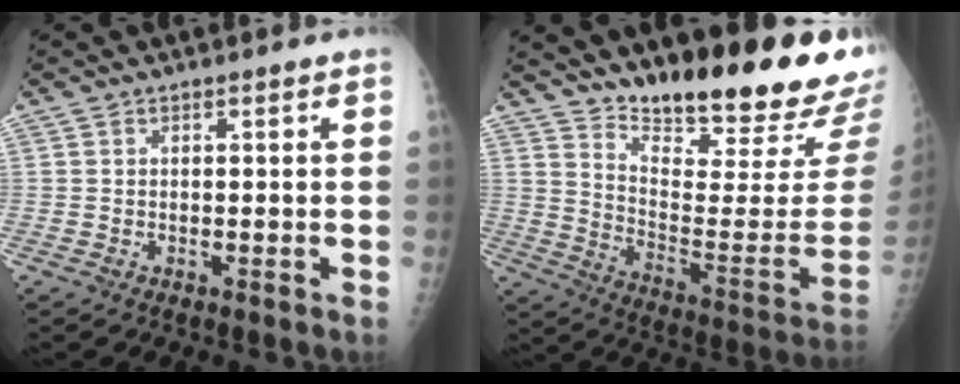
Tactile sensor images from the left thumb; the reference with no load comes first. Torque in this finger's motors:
{"motor_torque": [0.63, 0.11, -0.28, -0.88, 0.10]}